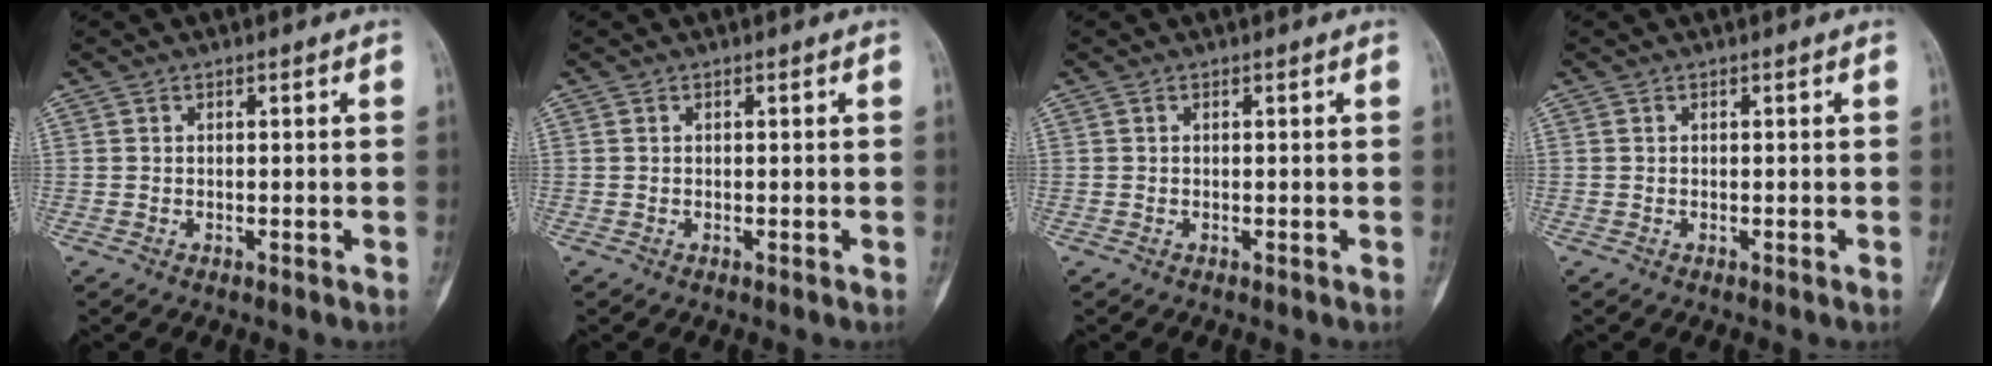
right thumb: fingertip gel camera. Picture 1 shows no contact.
{"total": 0.0}
{"total": 0.0}
{"total": 0.0}